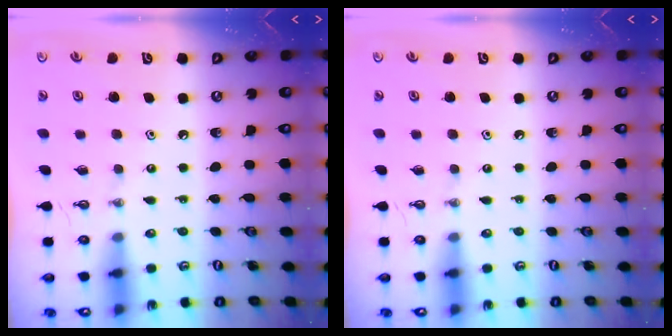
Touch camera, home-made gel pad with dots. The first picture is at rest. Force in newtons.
{"total": 0.0}